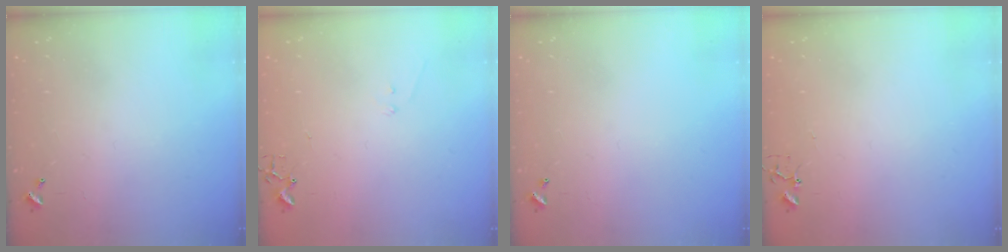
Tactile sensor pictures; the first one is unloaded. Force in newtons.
{"total": 6.1, "press": 6.1, "slide": 0.5}
{"total": 0.0}
{"total": 3.9, "press": 3.9, "slide": 0.3}